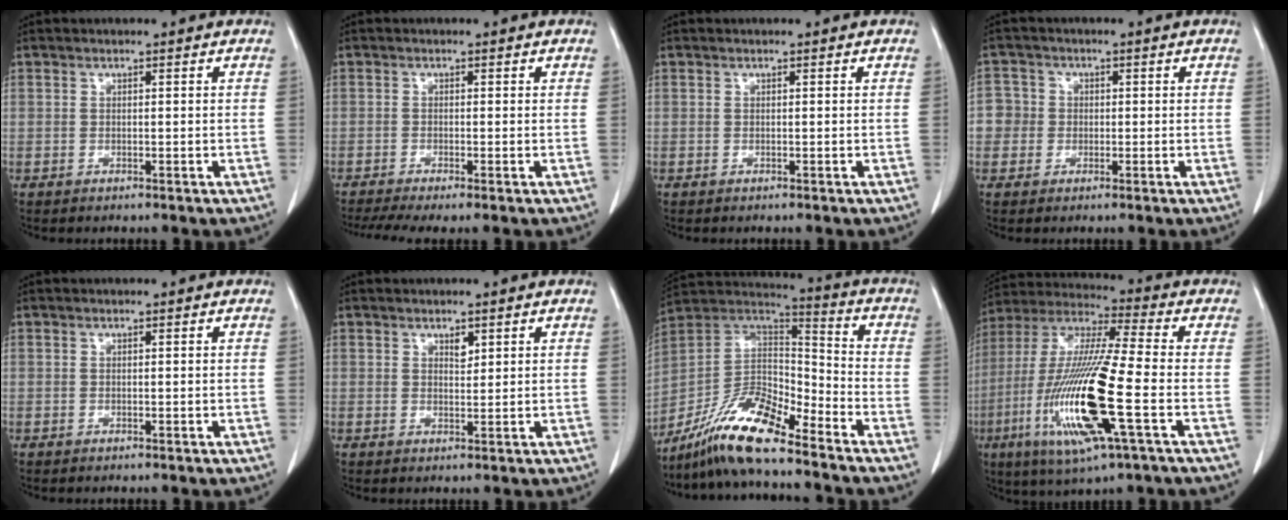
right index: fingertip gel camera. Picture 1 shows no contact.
{"total": 4.8, "force": [-3.0, 1.0, 3.6], "torque": [-0.067, -0.009, -0.052]}
{"total": 0.0}
{"total": 3.9, "force": [-0.2, 3.9, 0.1], "torque": [0.011, 0.016, -0.007]}
{"total": 0.0}
{"total": 1.6, "force": [1.0, 0.7, 1.0], "torque": [-0.014, -0.005, 0.019]}
{"total": 13.8, "force": [-10.7, 2.6, 8.3], "torque": [-0.158, 0.019, -0.198]}
{"total": 19.8, "force": [-5.6, 1.4, 18.9], "torque": [-0.409, -0.025, -0.107]}